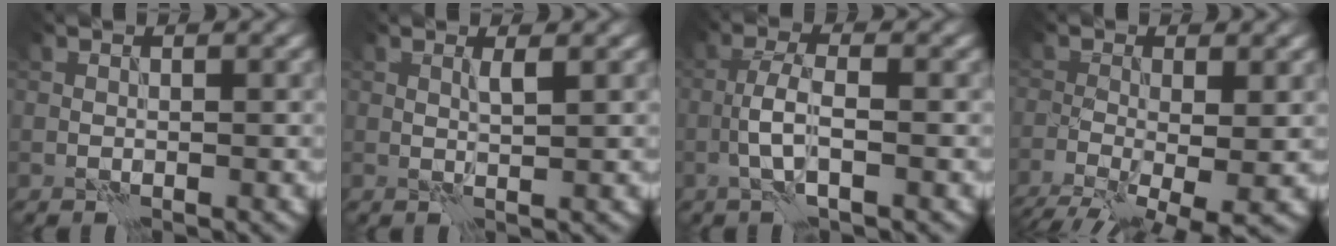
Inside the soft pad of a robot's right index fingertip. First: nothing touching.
{"total": 1.1, "force": [0.6, 0.0, 0.9], "torque": [-0.020, -0.001, 0.008]}
{"total": 3.0, "force": [-0.9, 0.8, 2.8], "torque": [-0.061, 0.006, -0.023]}
{"total": 7.5, "force": [-3.8, 2.7, 5.9], "torque": [-0.101, -0.025, -0.061]}